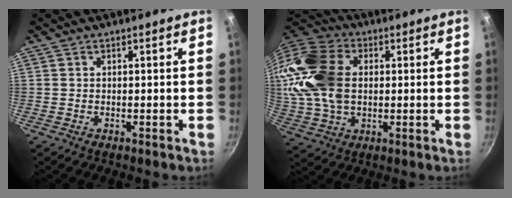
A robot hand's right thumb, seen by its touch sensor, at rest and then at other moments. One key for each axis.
{"total": 19.7, "fx": 2.3, "fy": 13.6, "fz": 14.1, "tx": -0.277, "ty": 0.018, "tz": 0.039}